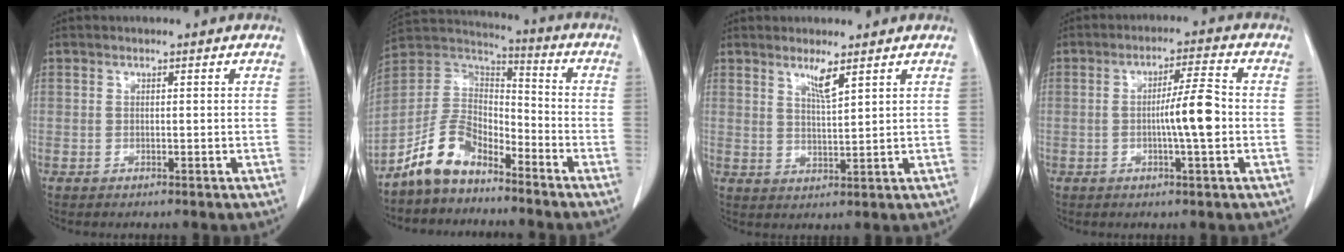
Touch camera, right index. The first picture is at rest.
{"total": 10.2, "force": [-7.4, 4.9, 4.9], "torque": [-0.111, 0.028, -0.149]}
{"total": 3.4, "force": [2.3, -0.1, 2.5], "torque": [-0.051, -0.010, 0.045]}
{"total": 6.7, "force": [-0.9, 0.1, 6.7], "torque": [-0.110, 0.005, -0.018]}